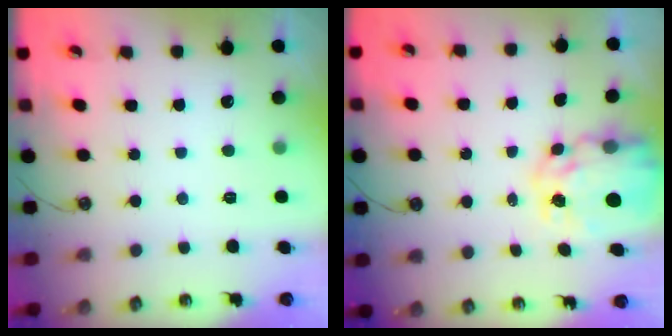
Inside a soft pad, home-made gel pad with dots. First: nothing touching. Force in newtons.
{"total": 9.9, "press": 9.9, "slide": 0.8}